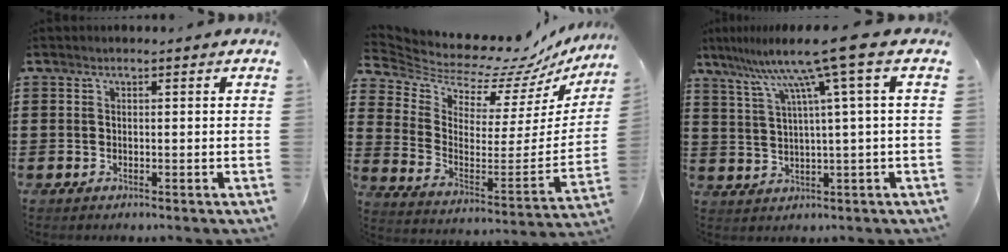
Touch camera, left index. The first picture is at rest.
{"total": 7.2, "force": [6.9, 1.4, 1.6], "torque": [-0.060, -0.076, 0.106]}
{"total": 9.8, "force": [5.2, -1.5, 8.2], "torque": [-0.172, -0.025, 0.079]}